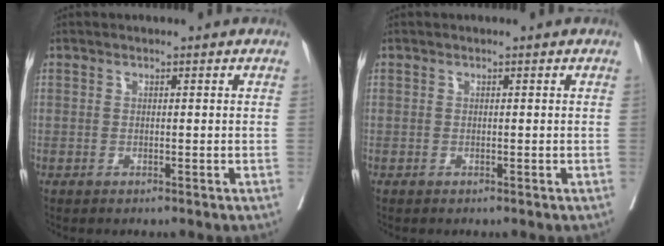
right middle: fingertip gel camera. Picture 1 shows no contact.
{"total": 0.0}